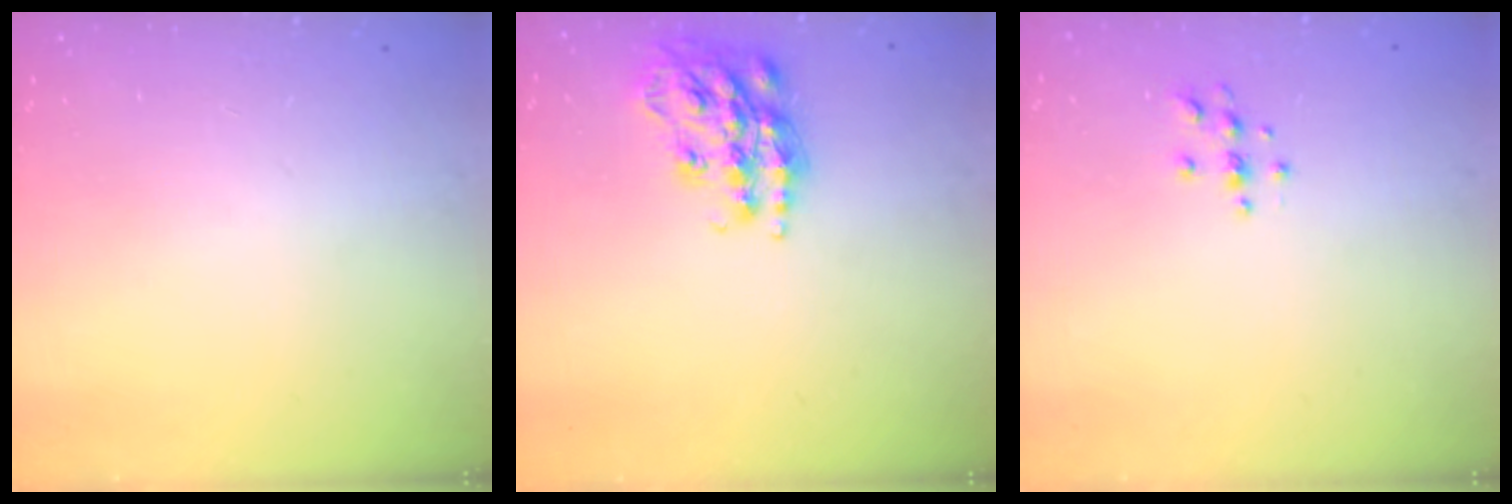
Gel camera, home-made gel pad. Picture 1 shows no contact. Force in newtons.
{"total": 17.5, "press": 17.5, "slide": 1.0}
{"total": 3.8, "press": 3.8, "slide": 0.4}